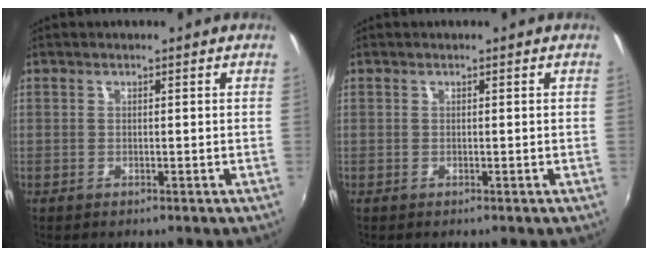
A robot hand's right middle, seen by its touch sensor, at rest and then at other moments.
{"total": 0.0}